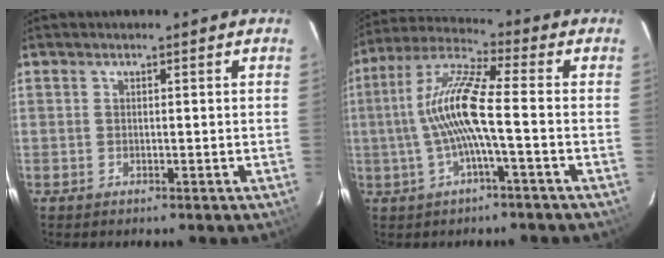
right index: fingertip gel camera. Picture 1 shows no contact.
{"total": 10.9, "force": [-1.5, 0.8, 10.8], "torque": [-0.219, 0.012, -0.030]}